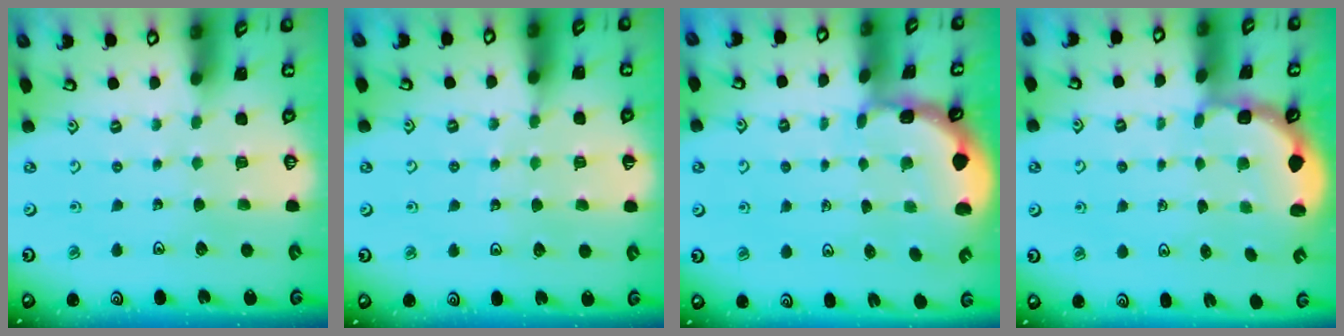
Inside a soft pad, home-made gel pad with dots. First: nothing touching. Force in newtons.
{"total": 6.8, "press": 6.8, "slide": 0.7}
{"total": 1.4, "press": 1.4, "slide": 0.1}
{"total": 2.5, "press": 1.9, "slide": 1.6}